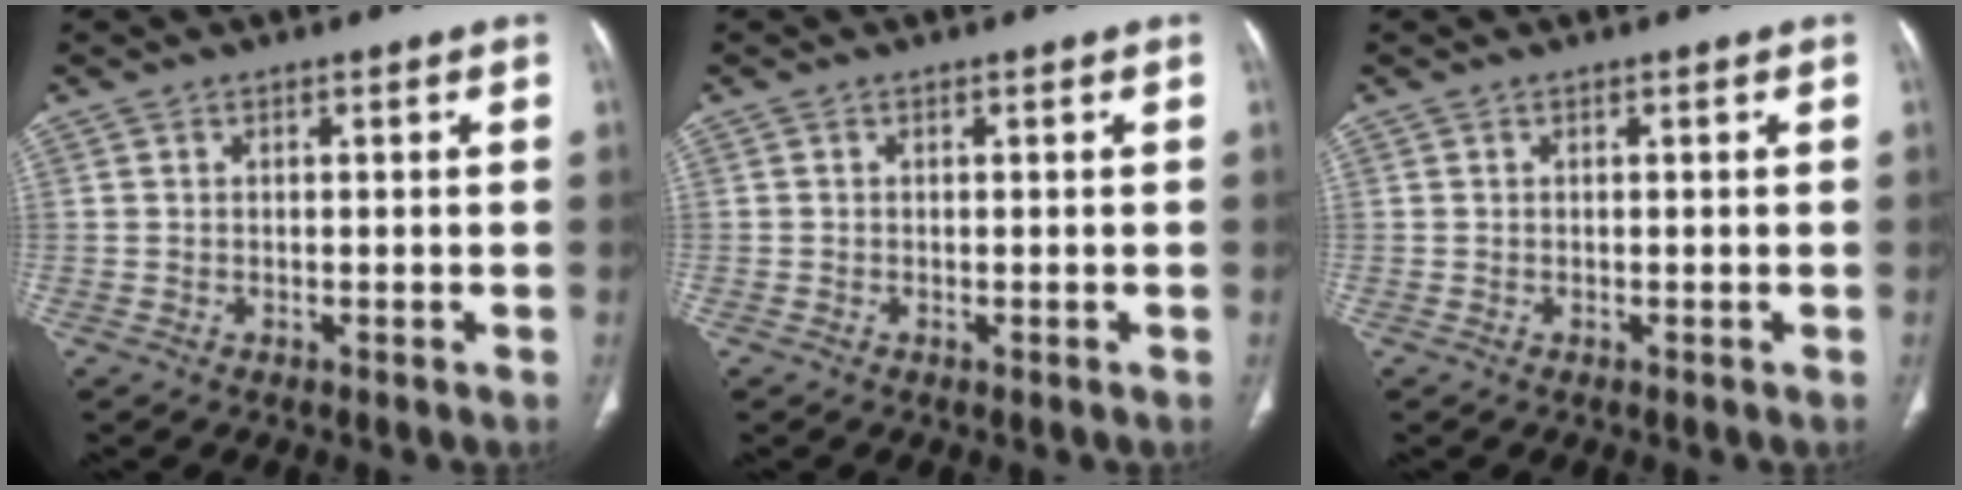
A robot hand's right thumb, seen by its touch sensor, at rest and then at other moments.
{"total": 0.0}
{"total": 0.0}